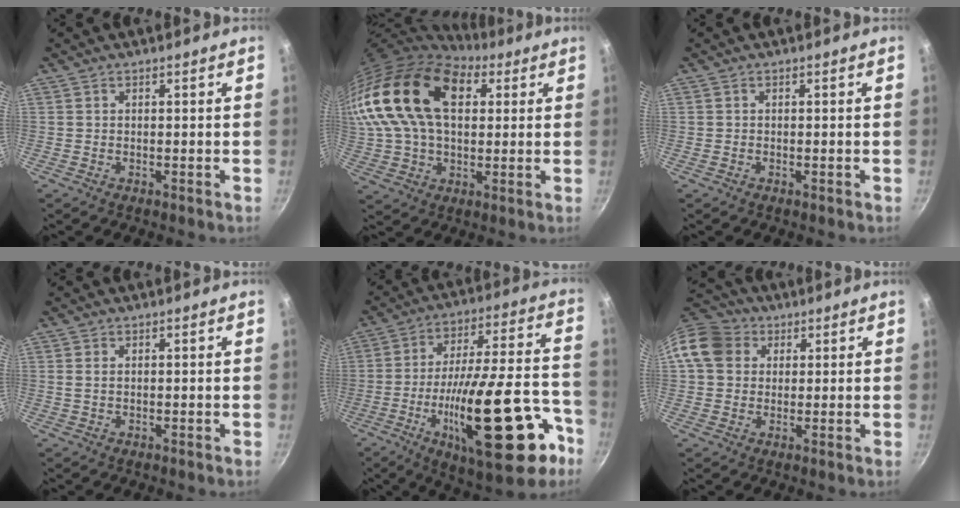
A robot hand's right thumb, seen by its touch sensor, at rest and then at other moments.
{"total": 26.0, "force": [7.9, 16.3, 18.6], "torque": [-0.368, 0.018, 0.134]}
{"total": 0.0}
{"total": 1.1, "force": [0.3, 0.6, 0.9], "torque": [-0.019, 0.001, 0.004]}
{"total": 28.1, "force": [-11.2, 9.7, 23.8], "torque": [-0.324, 0.045, -0.165]}
{"total": 9.8, "force": [2.6, 8.3, 4.5], "torque": [-0.060, 0.014, 0.032]}